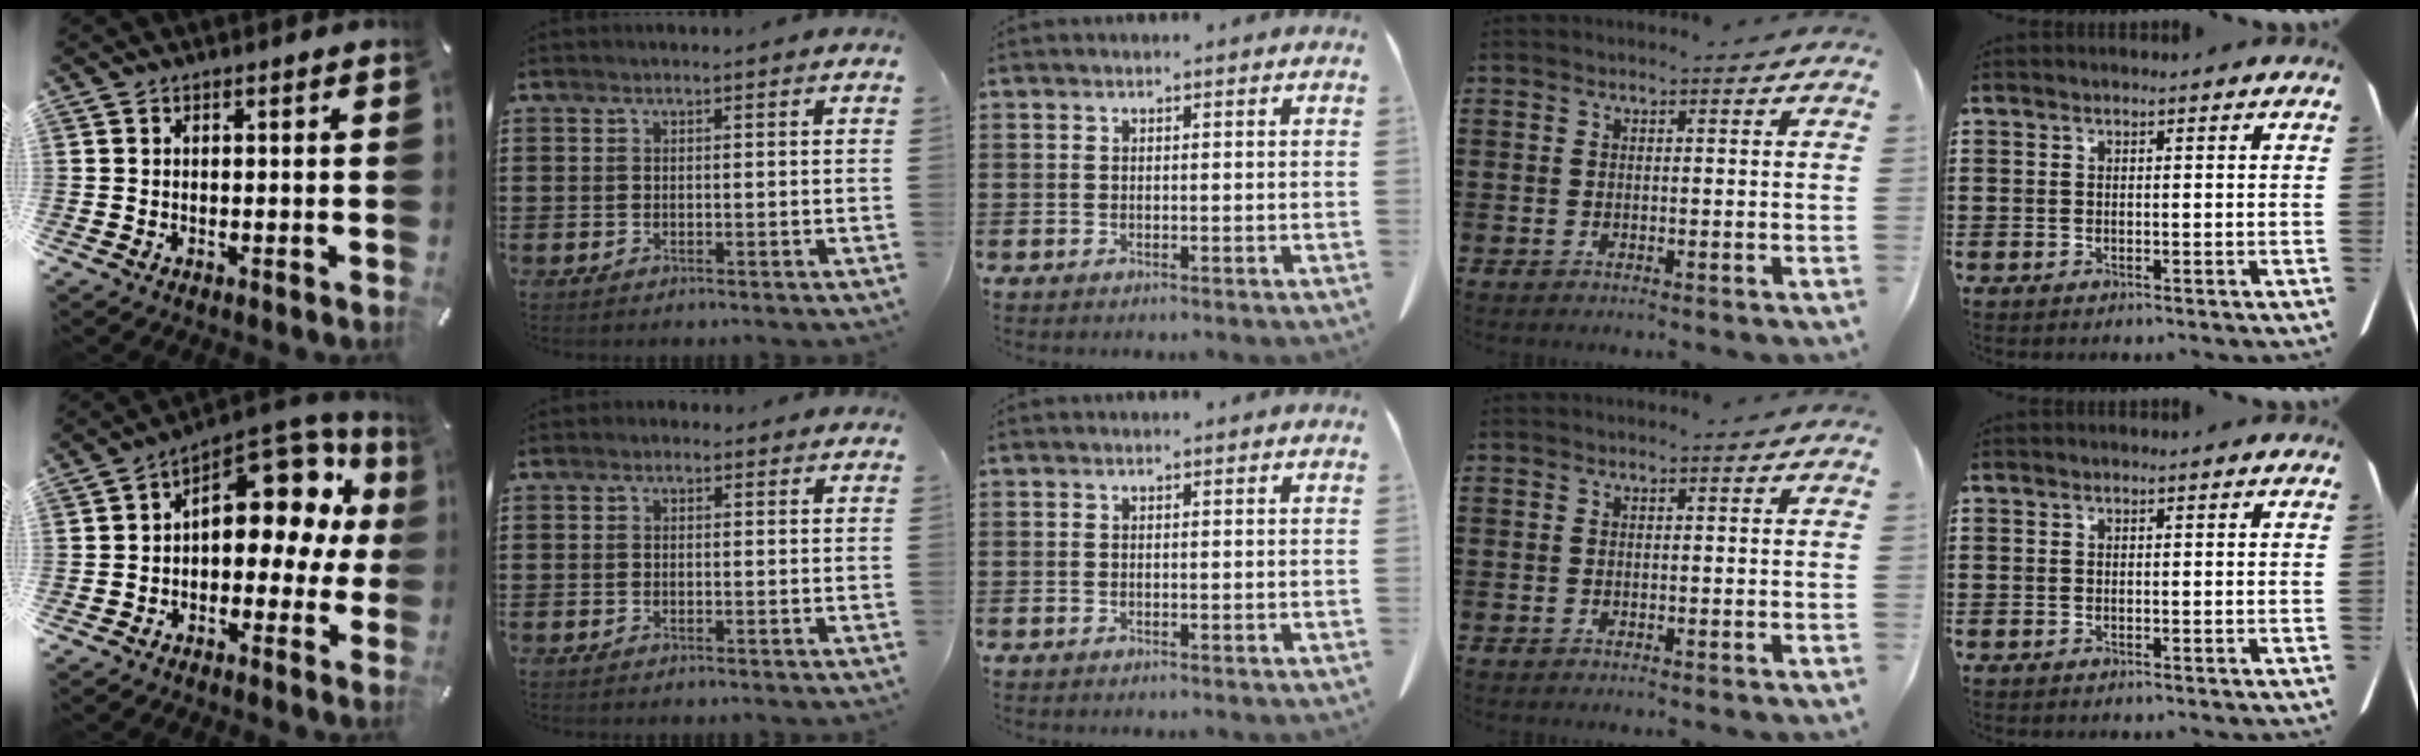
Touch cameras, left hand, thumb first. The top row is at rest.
{"thumb": {"total": 14.3, "force": [6.4, 8.2, 9.7], "torque": [-0.121, -0.060, 0.108]}, "index": {"total": 0.8, "force": [0.1, 0.6, 0.4], "torque": [-0.010, 0.006, 0.002]}}